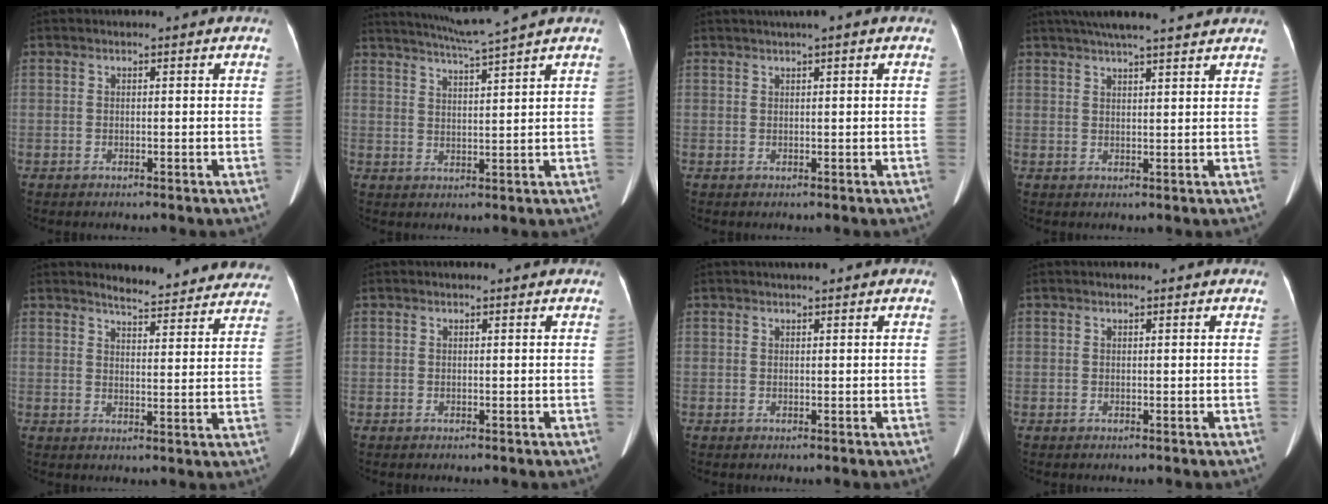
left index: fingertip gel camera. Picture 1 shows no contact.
{"total": 7.0, "force": [6.1, -2.3, 2.5], "torque": [-0.047, -0.007, 0.105]}
{"total": 2.8, "force": [1.8, 0.0, 2.1], "torque": [-0.036, 0.019, 0.029]}
{"total": 12.3, "force": [10.7, 0.8, 6.1], "torque": [-0.098, 0.031, 0.145]}
{"total": 15.6, "force": [14.9, 2.6, 3.8], "torque": [-0.025, -0.037, 0.157]}
{"total": 0.6, "force": [0.5, 0.2, 0.3], "torque": [-0.011, 0.008, 0.006]}
{"total": 1.4, "force": [1.1, 0.2, 0.9], "torque": [-0.013, 0.007, 0.016]}
{"total": 1.0, "force": [0.8, 0.1, 0.5], "torque": [-0.009, 0.015, 0.012]}